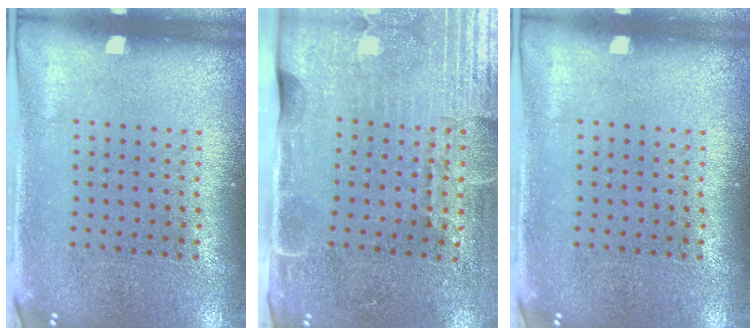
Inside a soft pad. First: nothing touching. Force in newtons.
{"total": 4.5, "press": 3.7, "slide": 2.5}
{"total": 0.0}